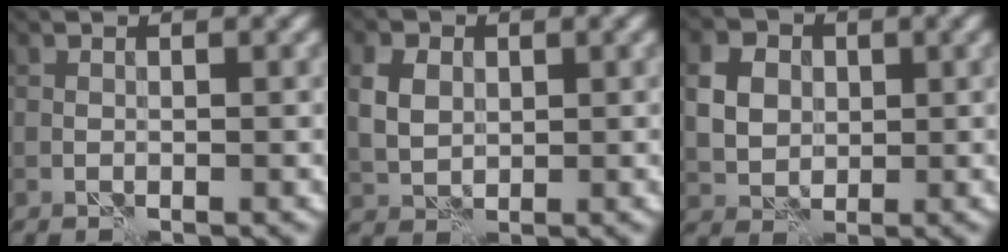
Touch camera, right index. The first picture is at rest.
{"total": 3.4, "force": [0.7, 2.6, 2.1], "torque": [-0.048, 0.004, 0.009]}
{"total": 5.1, "force": [1.1, 4.1, 2.7], "torque": [-0.065, 0.007, 0.014]}